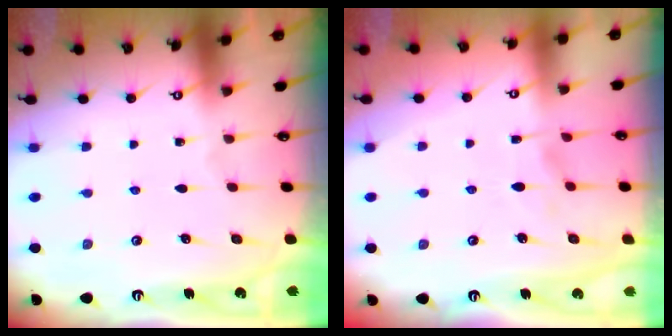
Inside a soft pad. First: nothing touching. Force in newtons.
{"total": 2.4, "press": 2.2, "slide": 1.1}